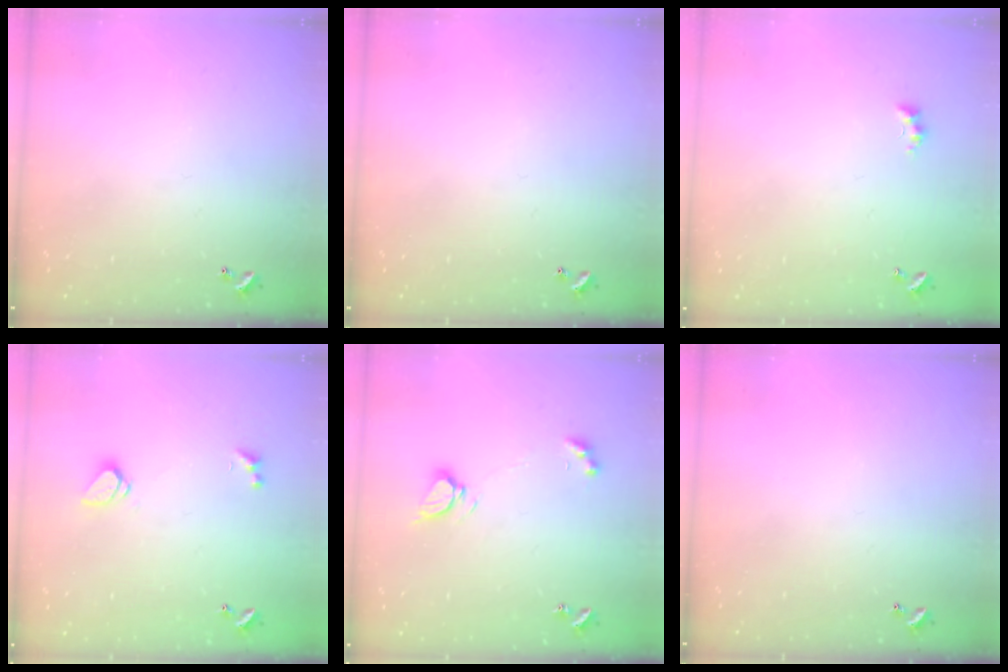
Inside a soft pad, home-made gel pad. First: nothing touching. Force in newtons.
{"total": 0.0}
{"total": 2.7, "press": 2.6, "slide": 0.6}
{"total": 1.3, "press": 1.2, "slide": 0.4}
{"total": 4.3, "press": 4.2, "slide": 0.4}
{"total": 0.0}